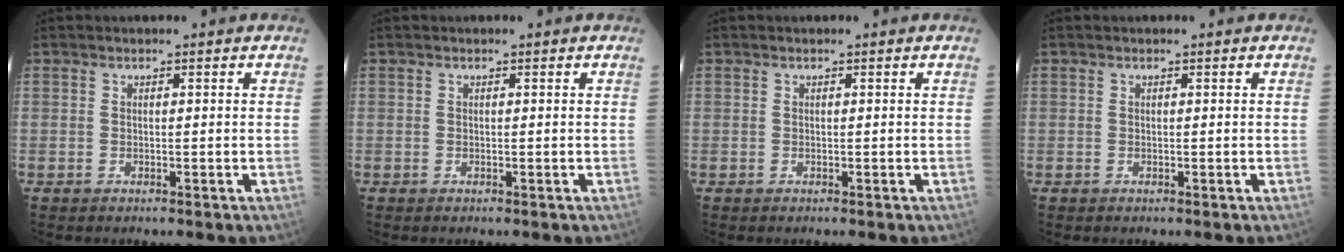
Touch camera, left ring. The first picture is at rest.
{"total": 0.0}
{"total": 0.0}
{"total": 0.0}